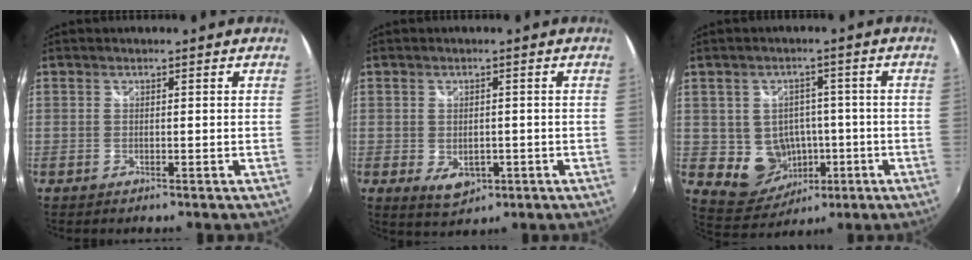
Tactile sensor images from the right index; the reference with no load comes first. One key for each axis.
{"total": 4.9, "fx": -1.2, "fy": 3.5, "fz": 3.2, "tx": -0.058, "ty": -0.012, "tz": -0.014}
{"total": 9.0, "fx": -1.5, "fy": 8.4, "fz": 3.0, "tx": -0.075, "ty": 0.007, "tz": 0.002}